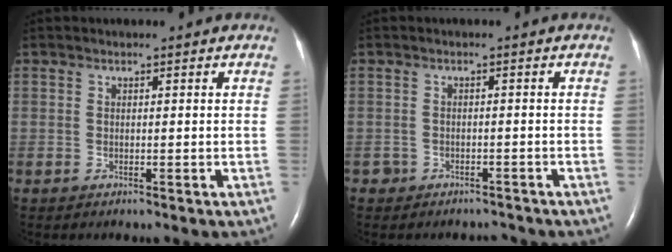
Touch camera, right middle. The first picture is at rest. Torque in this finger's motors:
{"motor_torque": [-0.33, 0.17, -0.12, -0.01]}